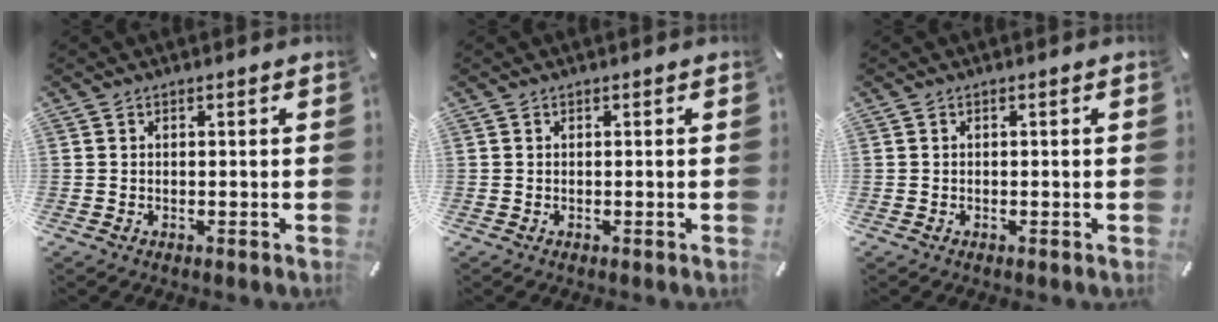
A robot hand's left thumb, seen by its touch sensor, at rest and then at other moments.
{"total": 0.0}
{"total": 0.0}